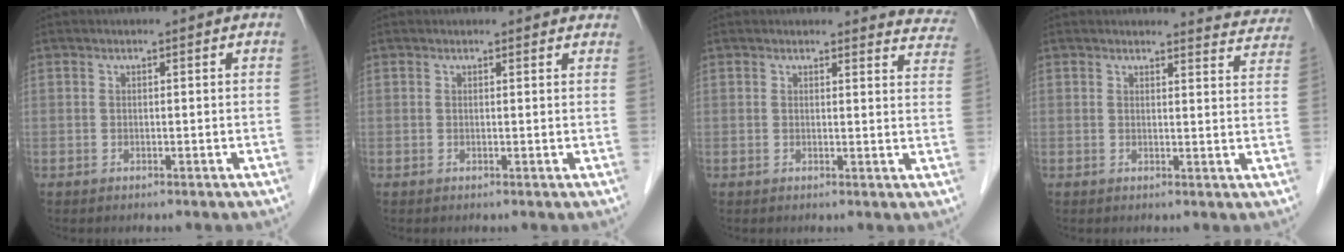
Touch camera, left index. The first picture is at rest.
{"total": 3.4, "force": [3.2, 1.0, 0.6], "torque": [-0.003, 0.005, 0.020]}
{"total": 6.9, "force": [6.7, 1.5, 0.0], "torque": [0.034, -0.039, 0.033]}
{"total": 6.2, "force": [6.1, 0.7, -0.3], "torque": [0.012, -0.031, 0.046]}